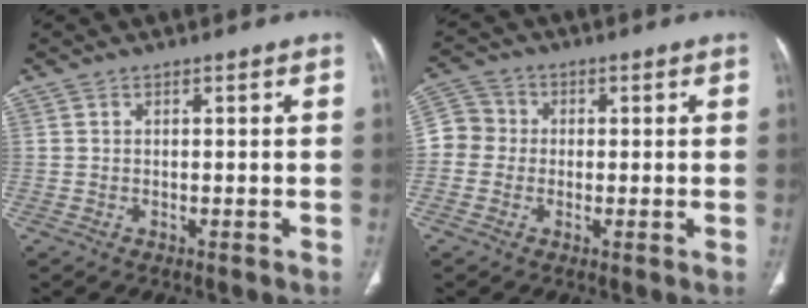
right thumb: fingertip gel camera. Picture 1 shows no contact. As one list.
[{"total": 6.2, "force": [-0.6, 5.9, 1.9], "torque": [-0.015, 0.018, -0.025]}]